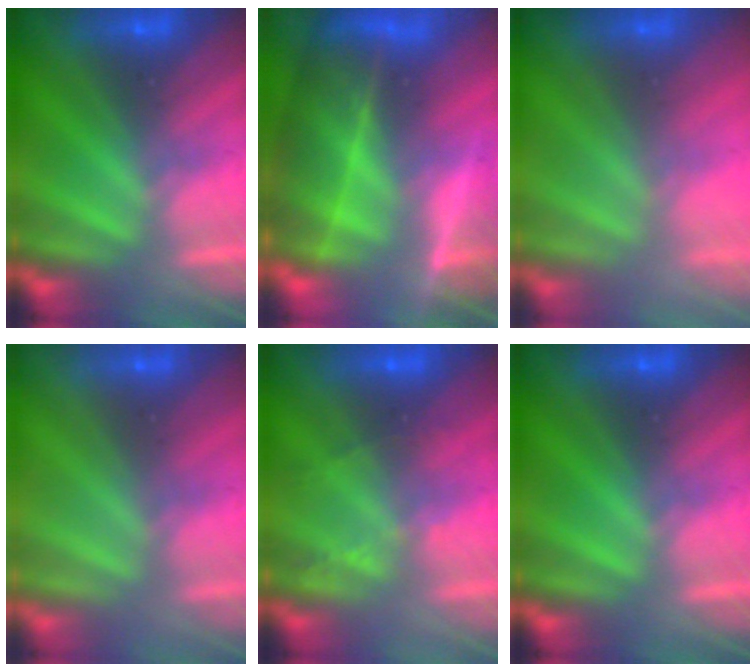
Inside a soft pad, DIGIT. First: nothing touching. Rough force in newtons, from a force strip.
{"total": 6.1}
{"total": 2.8}
{"total": 2.9}
{"total": 2.2}
{"total": 0.0}